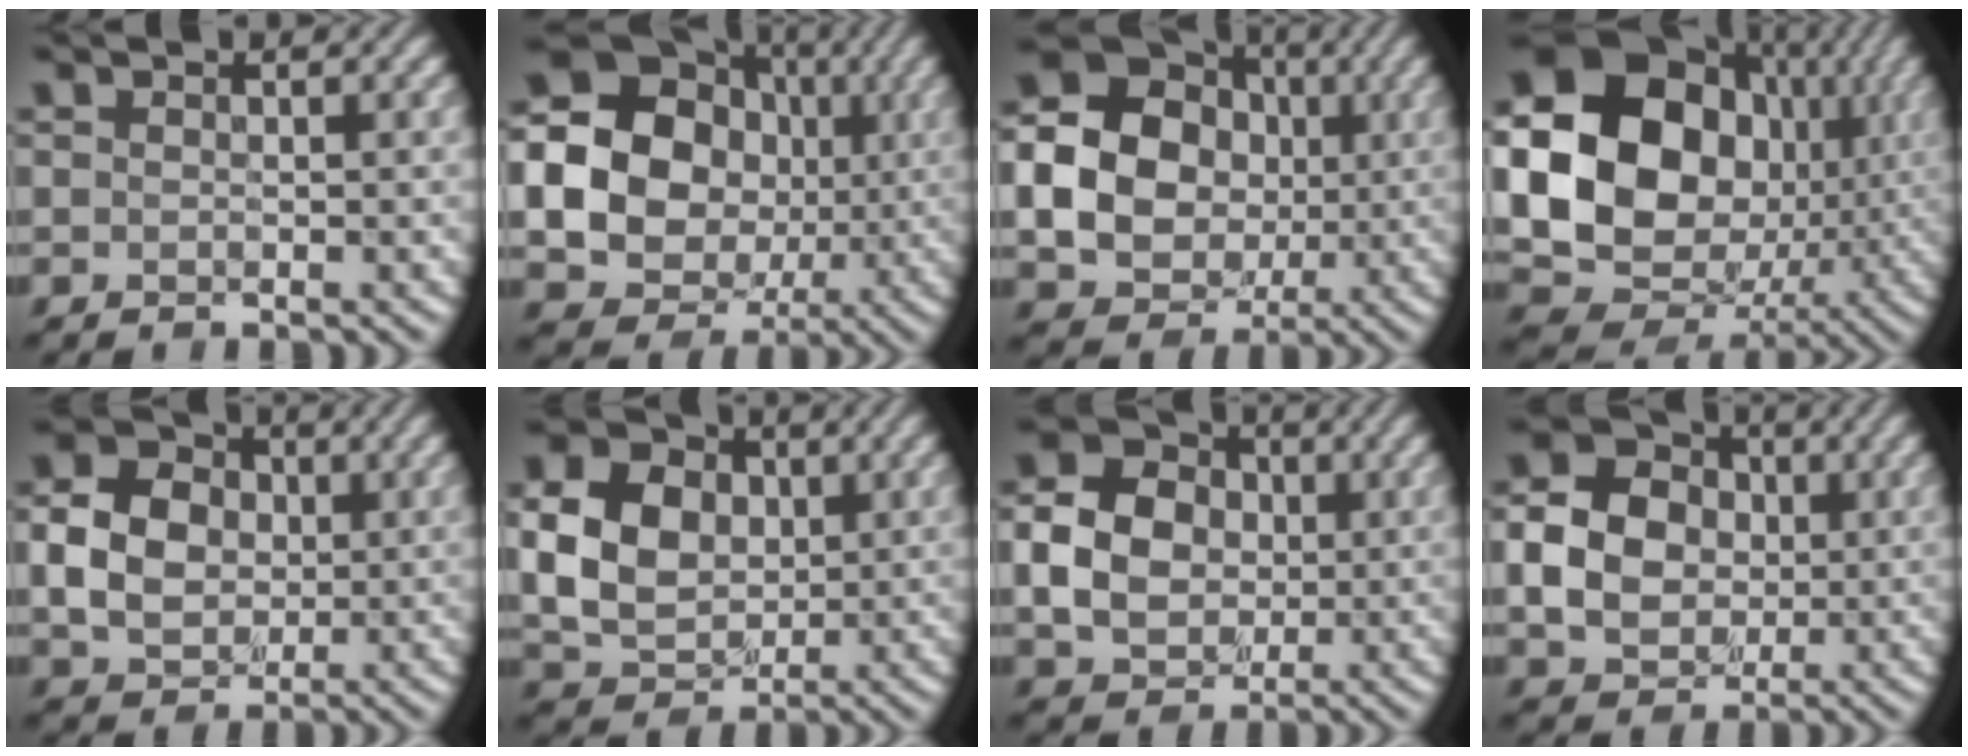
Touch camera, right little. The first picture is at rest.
{"total": 21.7, "force": [1.3, 20.1, 8.1], "torque": [-0.199, 0.011, -0.011]}
{"total": 15.2, "force": [0.8, 13.9, 6.0], "torque": [-0.148, 0.010, -0.008]}
{"total": 22.4, "force": [2.4, 19.2, 11.4], "torque": [-0.254, -0.001, 0.042]}
{"total": 5.4, "force": [-0.3, 4.5, 3.0], "torque": [-0.072, 0.006, -0.005]}
{"total": 7.2, "force": [0.5, 5.7, 4.5], "torque": [-0.113, 0.003, 0.007]}
{"total": 6.0, "force": [-0.6, 5.1, 3.2], "torque": [-0.072, 0.008, -0.011]}
{"total": 6.1, "force": [-0.6, 5.2, 3.1], "torque": [-0.077, 0.004, -0.011]}